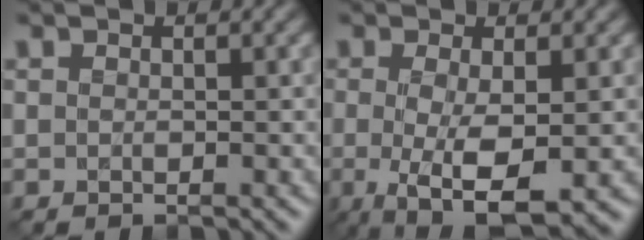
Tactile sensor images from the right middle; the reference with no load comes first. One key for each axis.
{"total": 5.8, "fx": -1.2, "fy": 1.6, "fz": 5.5, "tx": -0.106, "ty": -0.019, "tz": -0.016}